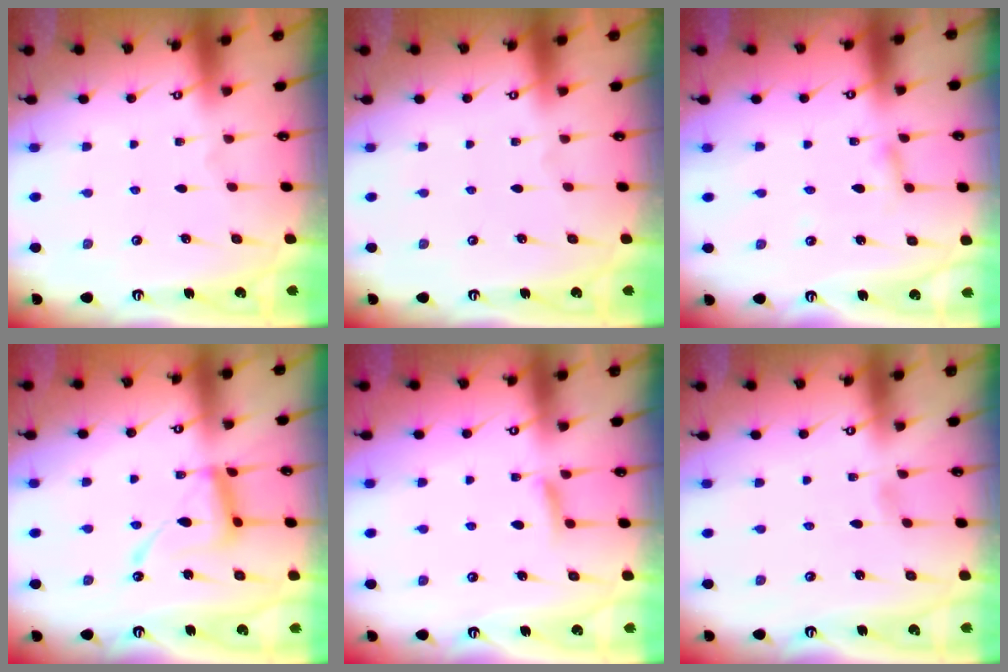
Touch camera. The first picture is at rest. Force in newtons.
{"total": 0.0}
{"total": 2.7, "press": 2.7, "slide": 0.3}
{"total": 13.6, "press": 13.6, "slide": 1.2}
{"total": 6.0, "press": 6.0, "slide": 0.8}
{"total": 2.1, "press": 2.1, "slide": 0.3}